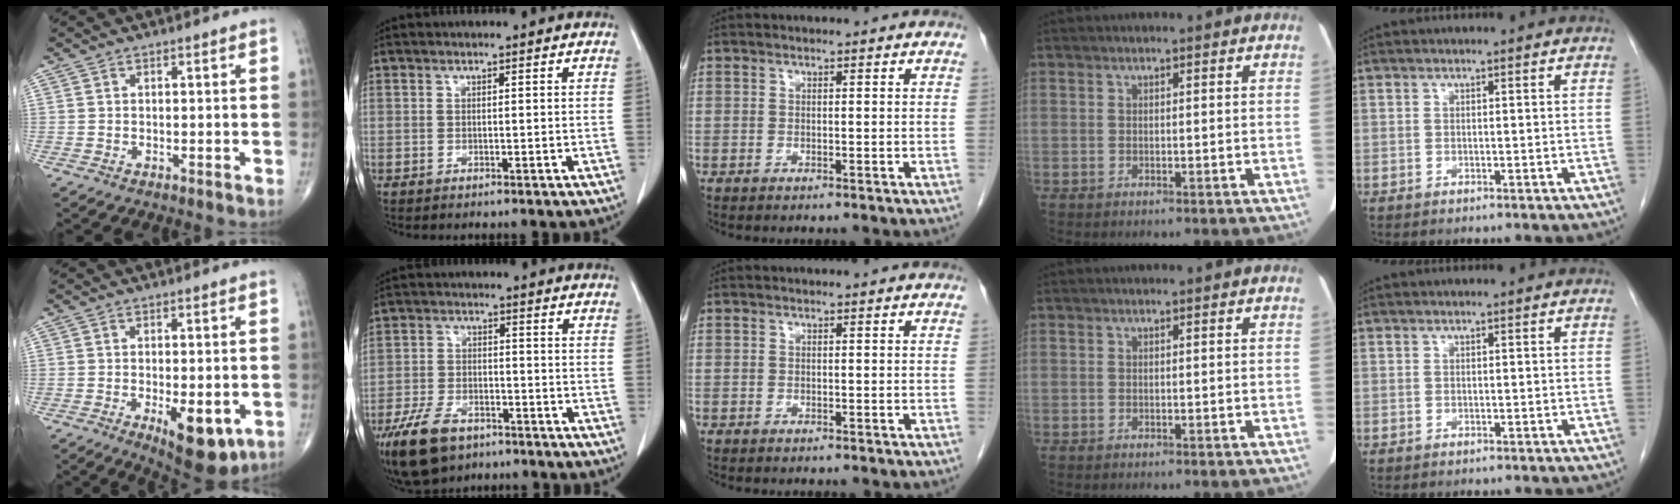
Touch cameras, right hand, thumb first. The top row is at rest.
{"thumb": {"total": 10.7, "force": [-3.6, 4.4, 9.1], "torque": [-0.114, -0.012, -0.042]}, "index": {"total": 10.1, "force": [-6.6, 5.3, 5.5], "torque": [-0.110, -0.008, -0.111]}}